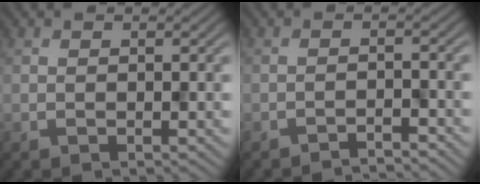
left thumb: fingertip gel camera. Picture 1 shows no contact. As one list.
[{"total": 2.2, "force": [-2.1, 0.1, 0.7], "torque": [-0.009, 0.005, -0.041]}]